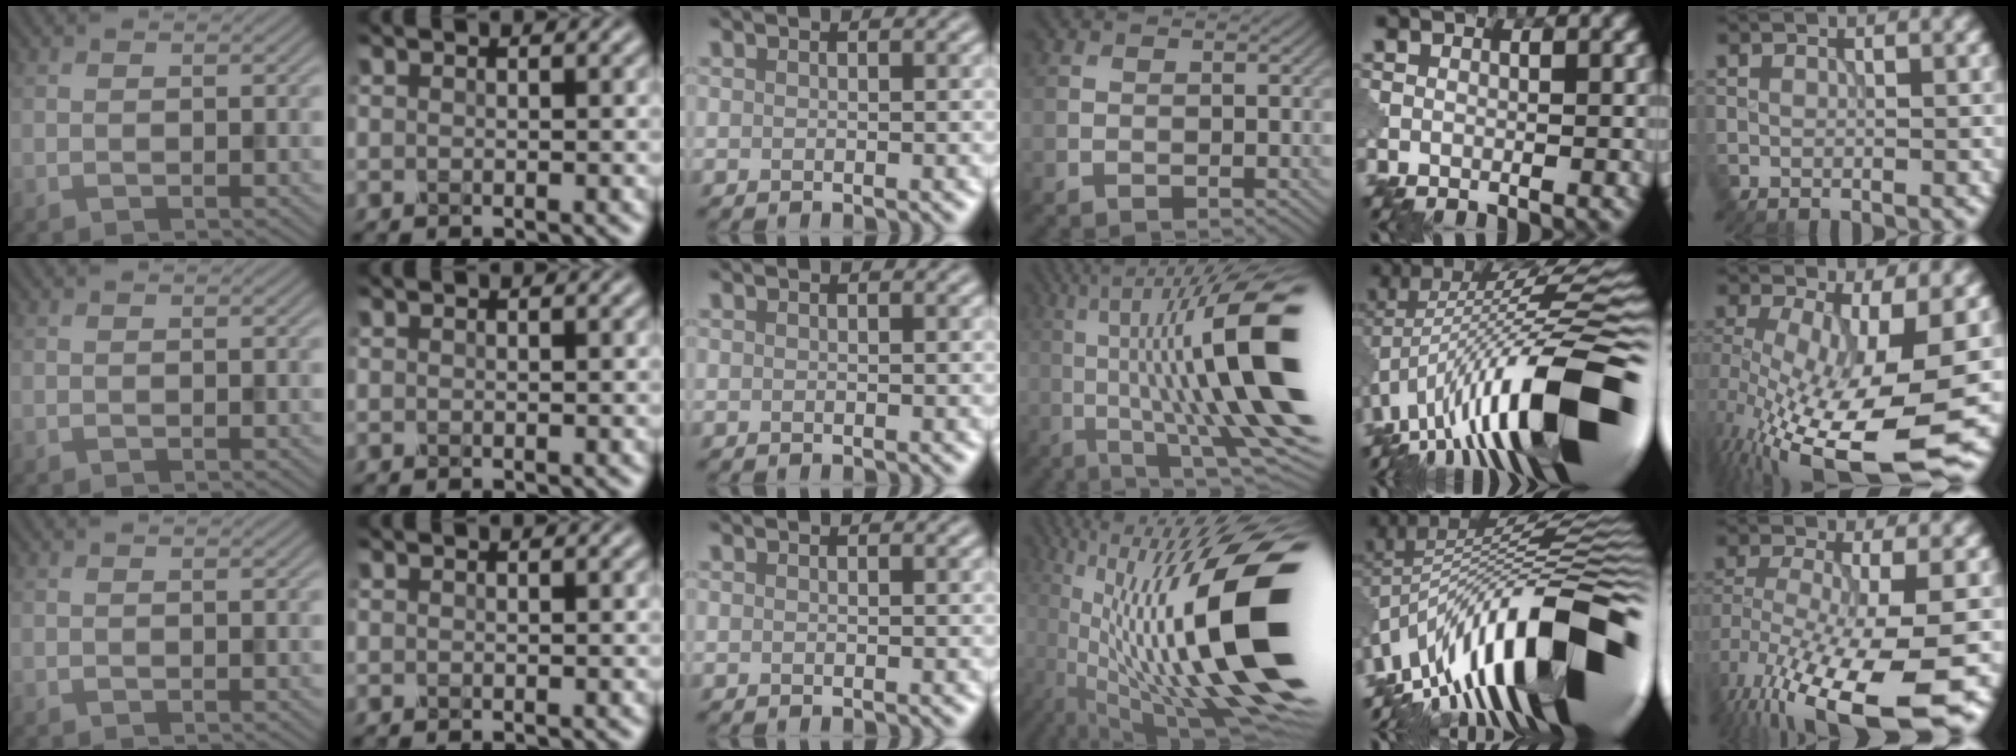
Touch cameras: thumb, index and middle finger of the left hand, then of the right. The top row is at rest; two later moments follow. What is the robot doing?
{"motion": "shake", "object": "plastic piggy bank"}